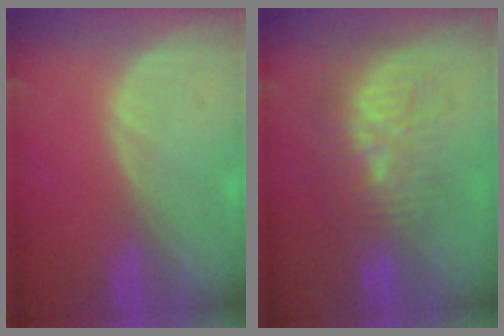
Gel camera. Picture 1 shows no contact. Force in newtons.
{"total": 9.2, "press": 8.5, "slide": 3.4}